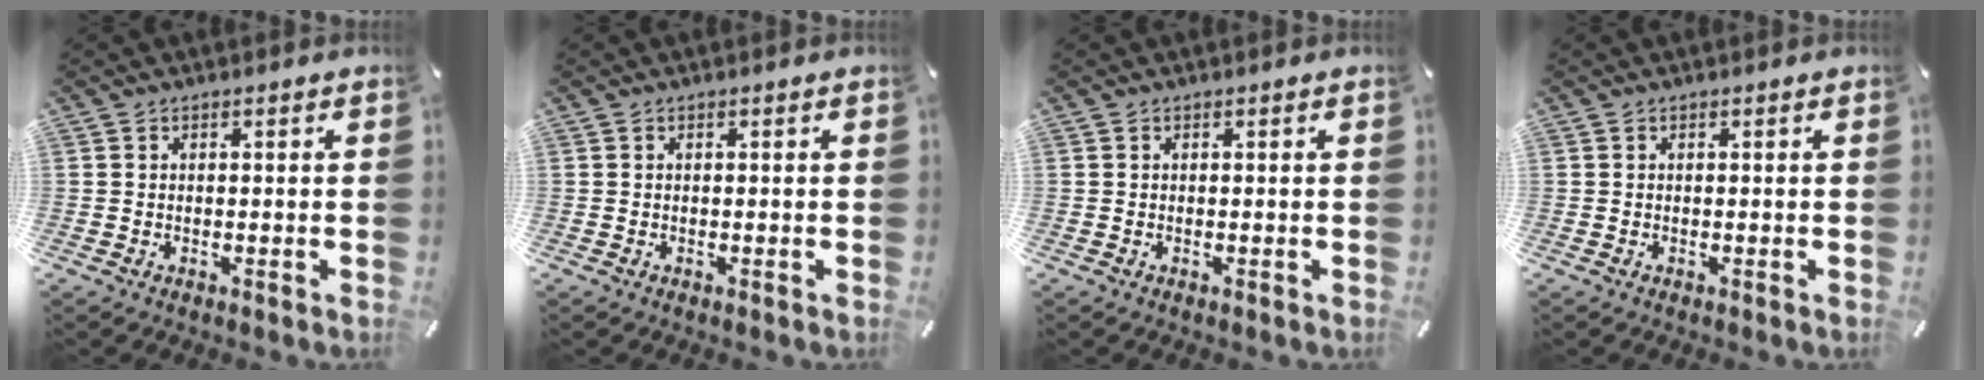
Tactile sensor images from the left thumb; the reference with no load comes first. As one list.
[{"total": 0.0}, {"total": 0.0}, {"total": 0.0}]